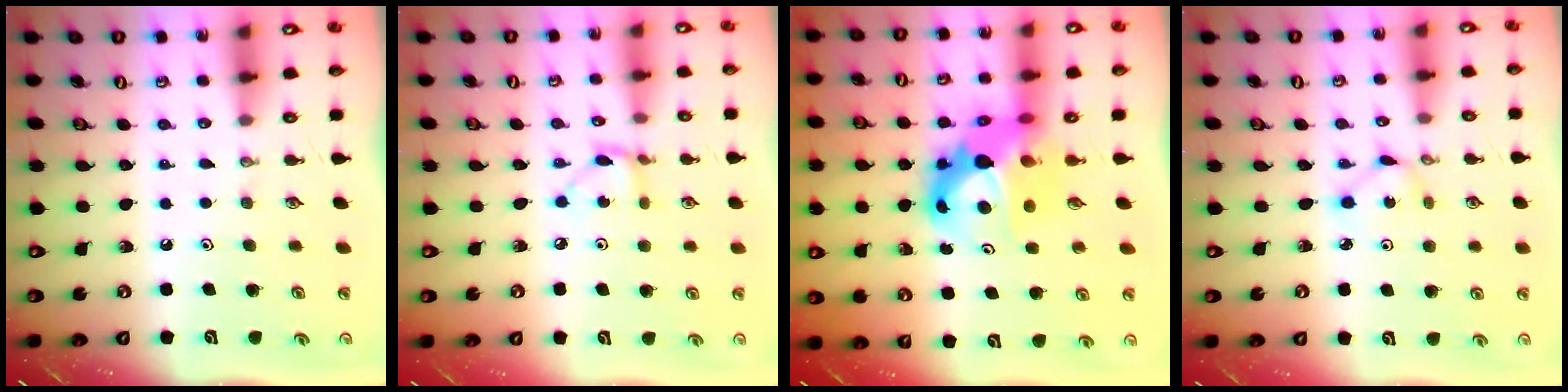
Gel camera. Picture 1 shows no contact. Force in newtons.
{"total": 4.3, "press": 4.3, "slide": 0.3}
{"total": 11.9, "press": 11.9, "slide": 0.9}
{"total": 1.9, "press": 1.9, "slide": 0.2}